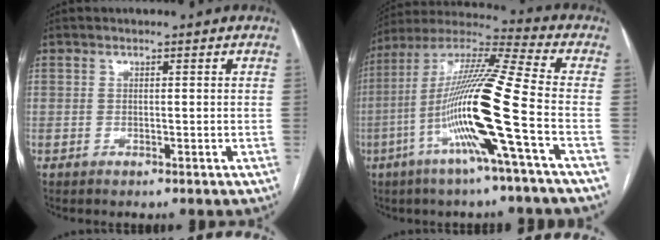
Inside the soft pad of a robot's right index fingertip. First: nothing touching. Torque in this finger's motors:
{"motor_torque": [2.14, 0.00, 1.05, 0.21]}